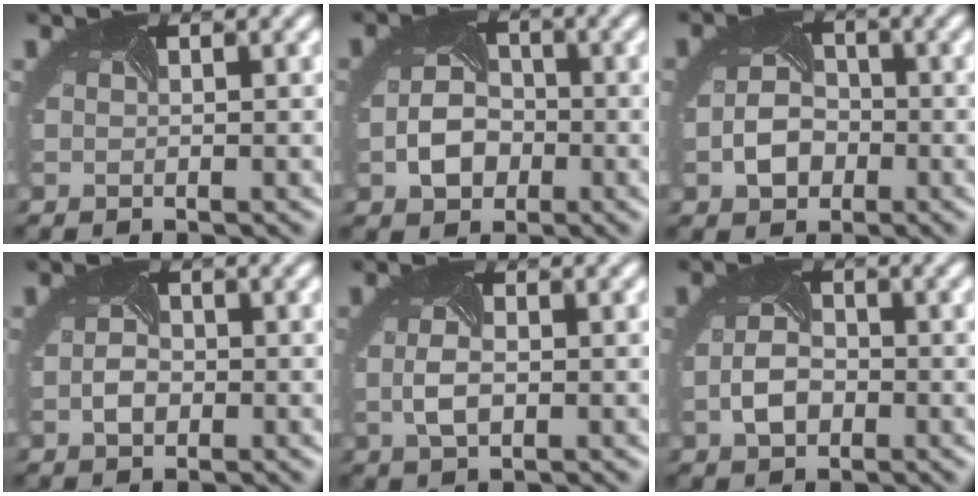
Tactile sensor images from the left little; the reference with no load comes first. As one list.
[{"total": 3.6, "force": [-1.3, 2.6, 2.1], "torque": [-0.041, -0.004, -0.022]}, {"total": 3.2, "force": [-1.3, 2.3, 1.9], "torque": [-0.034, -0.002, -0.025]}, {"total": 1.5, "force": [-0.5, 0.9, 1.0], "torque": [-0.028, -0.003, -0.013]}, {"total": 2.2, "force": [-0.2, 1.0, 1.9], "torque": [-0.053, -0.004, -0.005]}, {"total": 2.8, "force": [-0.7, 1.8, 2.1], "torque": [-0.047, -0.004, -0.016]}]